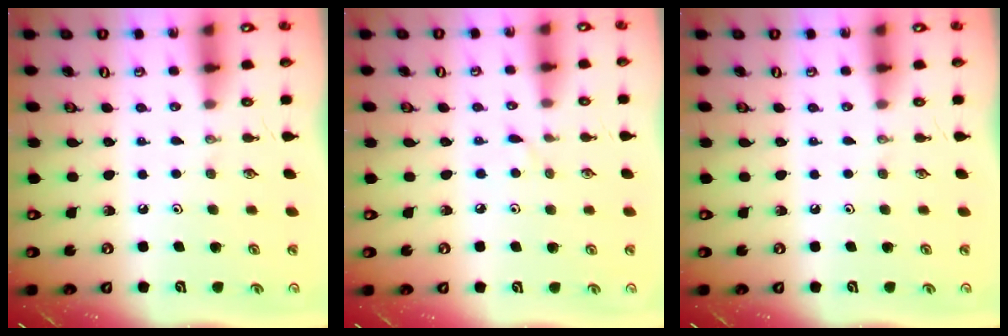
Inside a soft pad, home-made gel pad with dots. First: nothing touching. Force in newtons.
{"total": 3.0, "press": 3.0, "slide": 0.2}
{"total": 0.0}